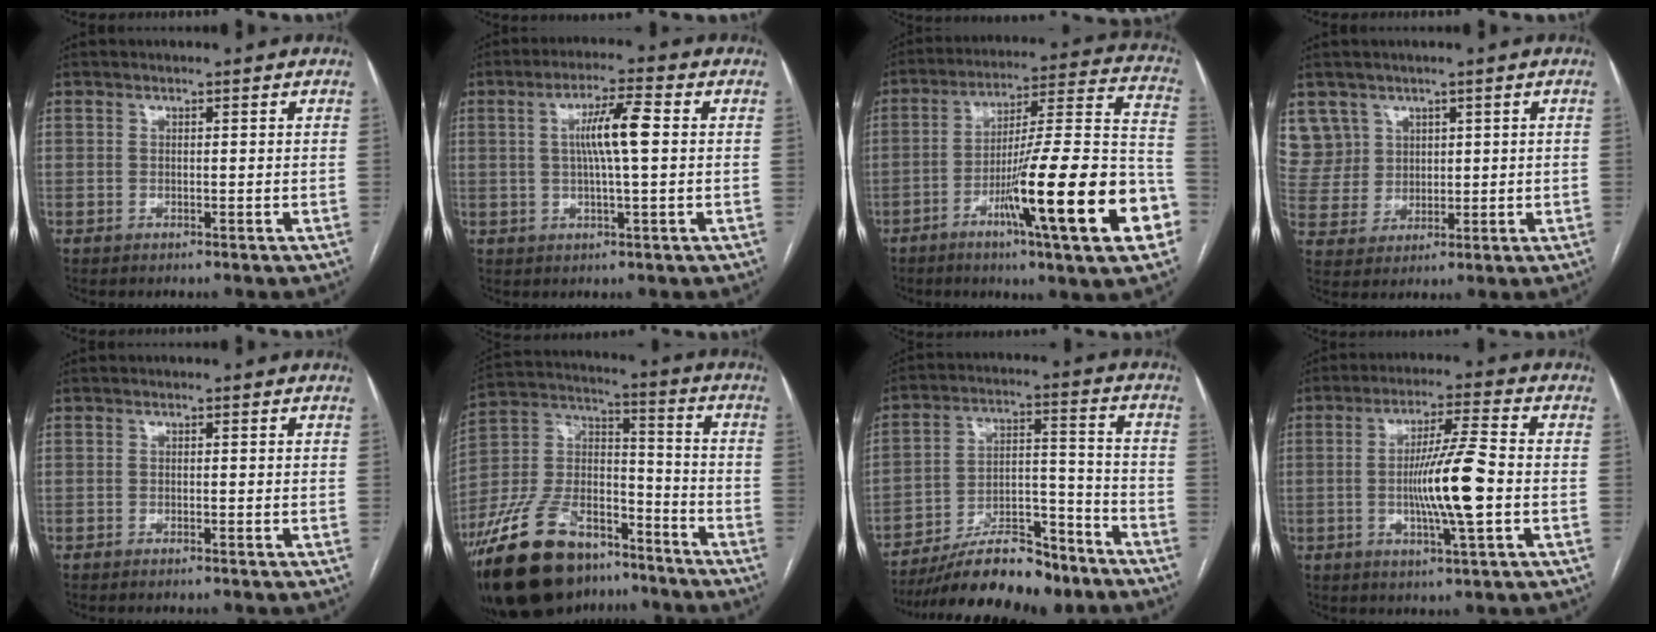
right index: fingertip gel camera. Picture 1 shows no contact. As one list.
[{"total": 6.8, "force": [0.9, 0.2, 6.8], "torque": [-0.123, 0.006, 0.014]}, {"total": 23.9, "force": [-9.1, 0.9, 22.0], "torque": [-0.283, -0.008, -0.143]}, {"total": 7.7, "force": [4.3, 6.4, 0.0], "torque": [-0.003, 0.018, 0.099]}, {"total": 0.8, "force": [-0.8, 0.0, 0.4], "torque": [-0.012, -0.002, -0.011]}, {"total": 22.4, "force": [-15.8, 10.7, 11.7], "torque": [-0.275, 0.018, -0.277]}, {"total": 16.4, "force": [-13.6, 4.1, 8.1], "torque": [-0.140, 0.019, -0.232]}, {"total": 10.5, "force": [-1.5, 0.1, 10.4], "torque": [-0.188, -0.004, -0.031]}]